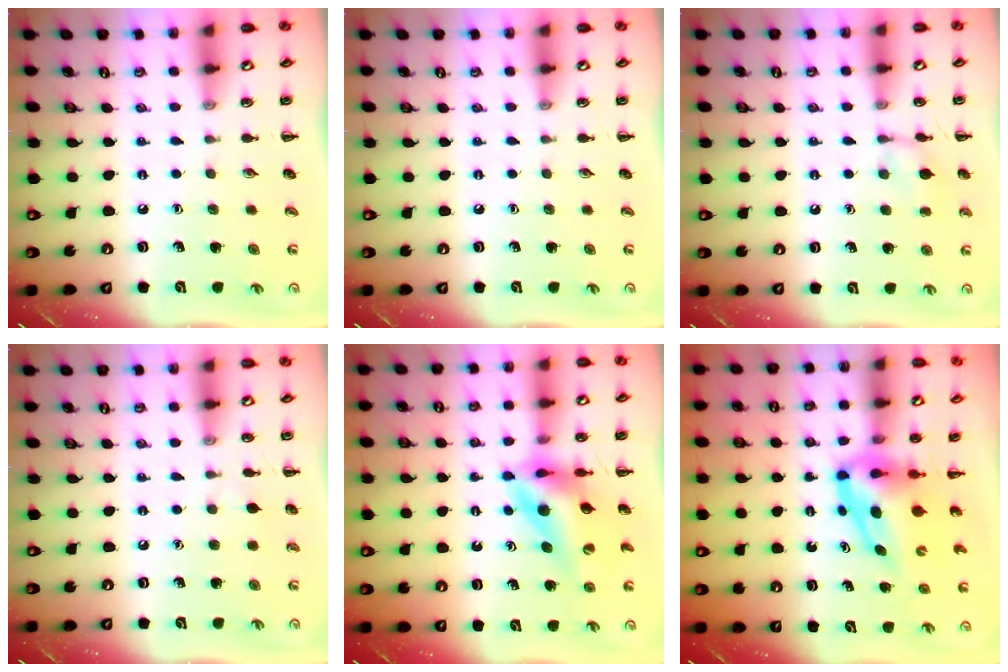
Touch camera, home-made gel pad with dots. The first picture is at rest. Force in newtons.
{"total": 0.0}
{"total": 7.8, "press": 7.6, "slide": 1.5}
{"total": 3.0, "press": 2.7, "slide": 1.2}
{"total": 11.4, "press": 10.7, "slide": 3.9}
{"total": 6.7, "press": 6.5, "slide": 1.4}